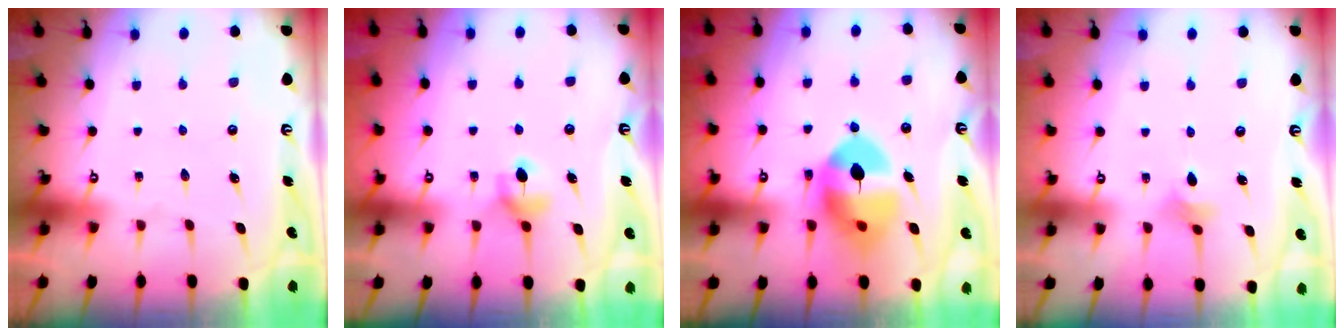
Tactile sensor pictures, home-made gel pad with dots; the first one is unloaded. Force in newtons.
{"total": 5.6, "press": 5.6, "slide": 0.5}
{"total": 12.2, "press": 12.1, "slide": 2.0}
{"total": 5.1, "press": 5.0, "slide": 0.9}